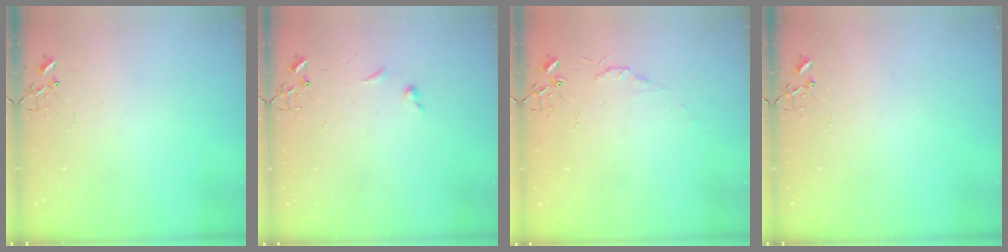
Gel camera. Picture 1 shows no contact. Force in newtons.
{"total": 4.4, "press": 4.3, "slide": 0.6}
{"total": 4.8, "press": 4.8, "slide": 0.7}
{"total": 0.0}